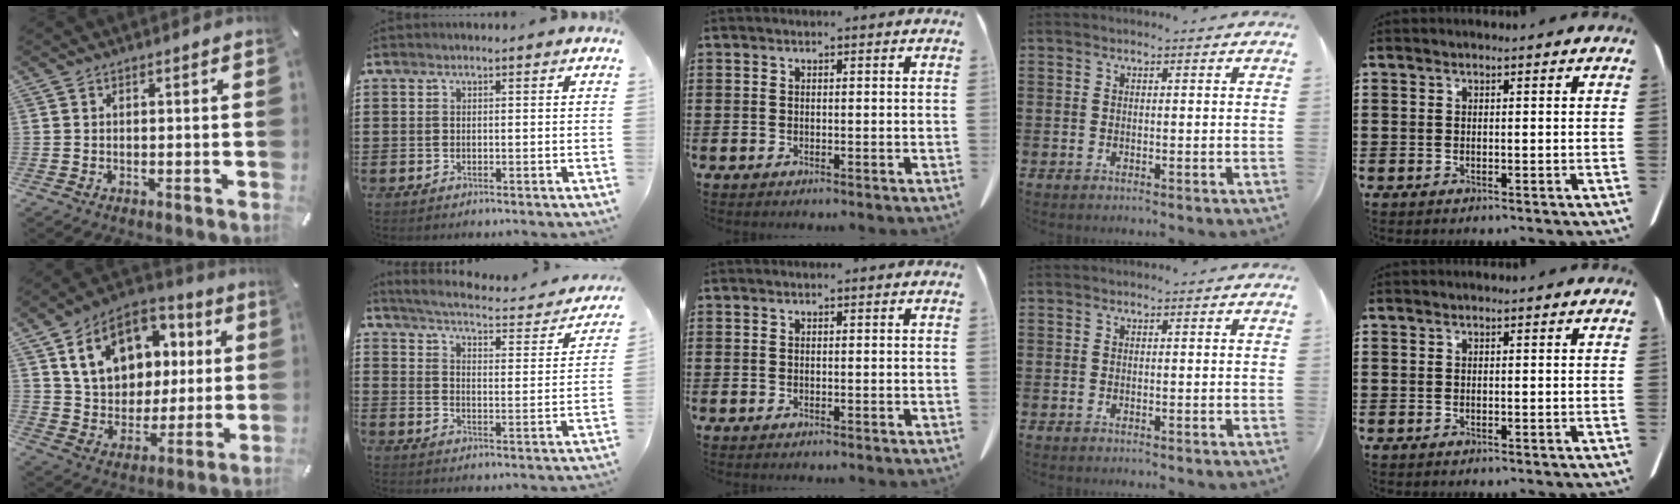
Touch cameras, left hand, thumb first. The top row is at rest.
{"thumb": {"total": 16.6, "force": [5.8, 13.0, 8.5], "torque": [-0.159, -0.007, 0.115]}, "index": {"total": 3.5, "force": [3.3, -0.3, 1.3], "torque": [-0.047, -0.031, 0.046]}}